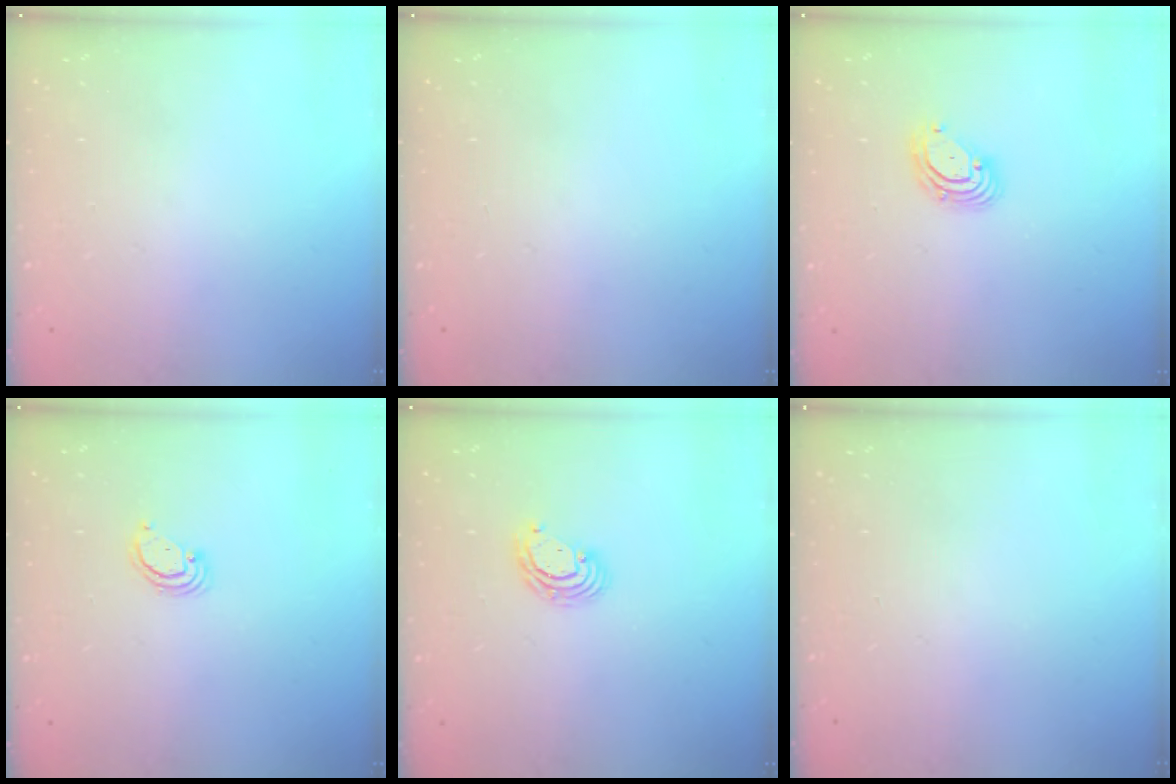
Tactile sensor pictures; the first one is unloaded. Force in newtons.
{"total": 0.0}
{"total": 4.9, "press": 4.9, "slide": 0.5}
{"total": 2.3, "press": 2.3, "slide": 0.2}
{"total": 4.9, "press": 4.9, "slide": 0.2}
{"total": 0.0}